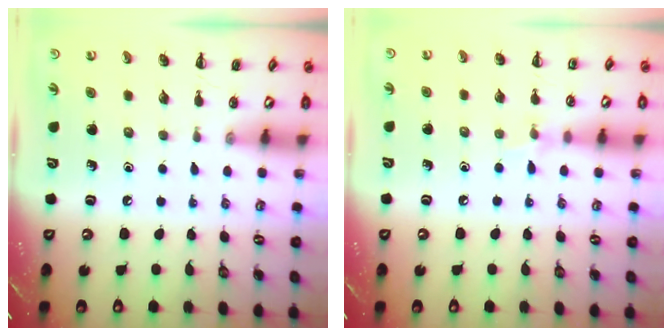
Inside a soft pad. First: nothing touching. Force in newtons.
{"total": 5.4, "press": 5.0, "slide": 1.8}